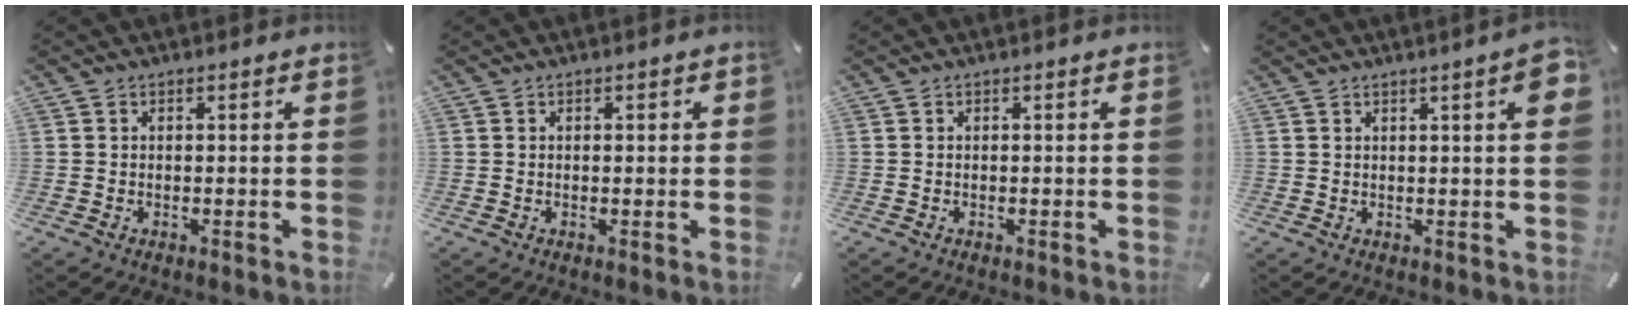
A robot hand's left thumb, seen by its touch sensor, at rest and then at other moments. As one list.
[{"total": 0.6, "force": [0.0, 0.4, 0.4], "torque": [-0.009, 0.002, -0.002]}, {"total": 0.0}, {"total": 4.7, "force": [1.6, 0.7, 4.3], "torque": [-0.066, -0.002, 0.023]}]